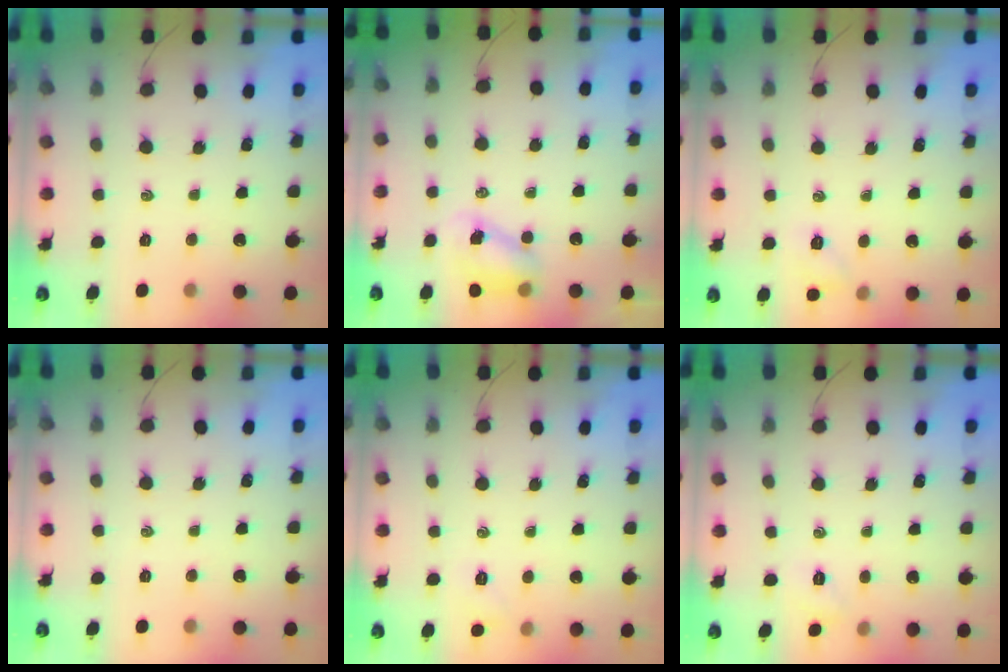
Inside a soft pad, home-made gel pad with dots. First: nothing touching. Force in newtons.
{"total": 6.7, "press": 6.7, "slide": 0.9}
{"total": 6.8, "press": 6.7, "slide": 1.3}
{"total": 0.0}
{"total": 5.9, "press": 5.7, "slide": 1.7}
{"total": 2.0, "press": 1.9, "slide": 0.6}